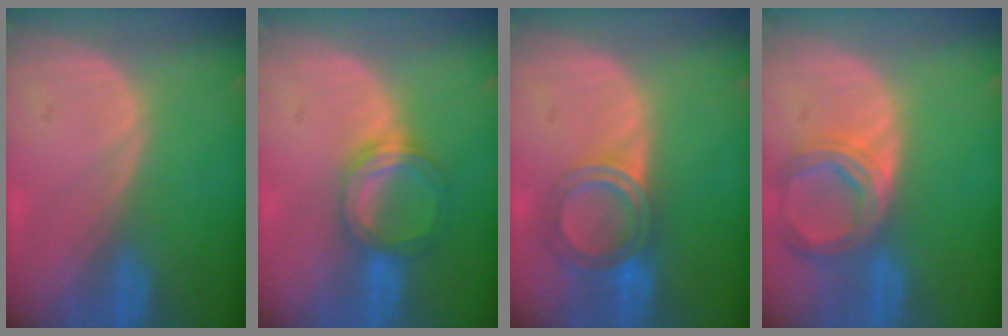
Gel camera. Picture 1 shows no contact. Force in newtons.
{"total": 5.1, "press": 5.0, "slide": 1.1}
{"total": 6.0, "press": 5.4, "slide": 2.6}
{"total": 6.9, "press": 6.3, "slide": 2.6}